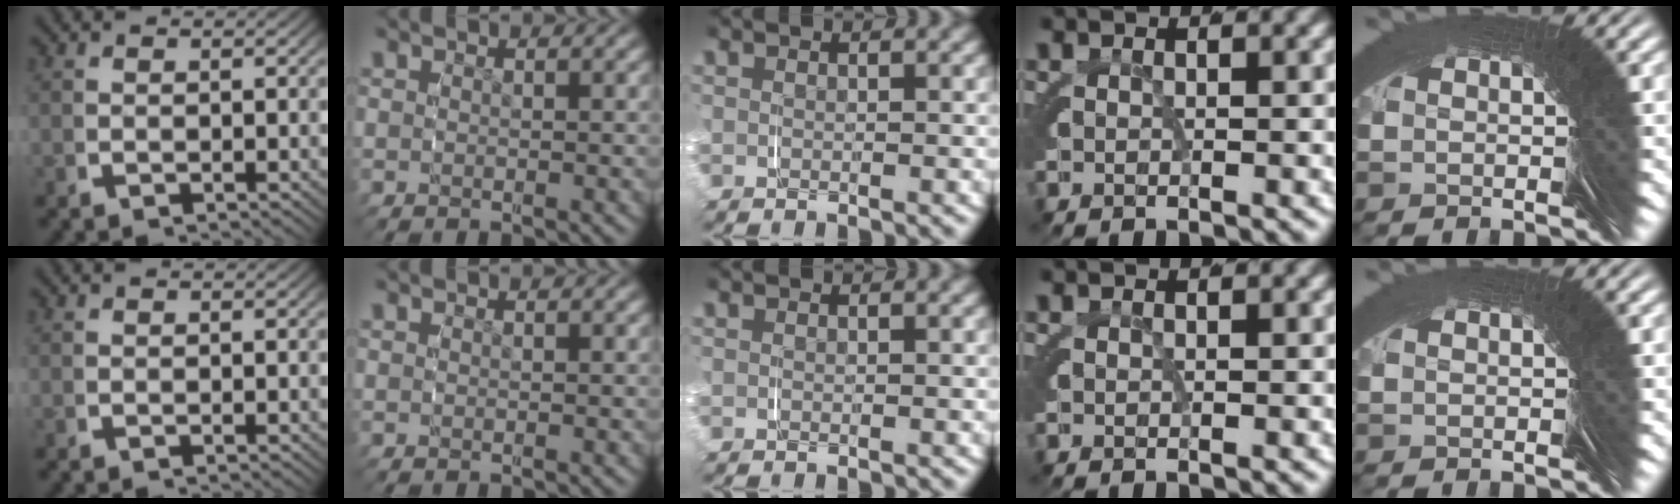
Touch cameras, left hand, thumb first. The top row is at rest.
{}